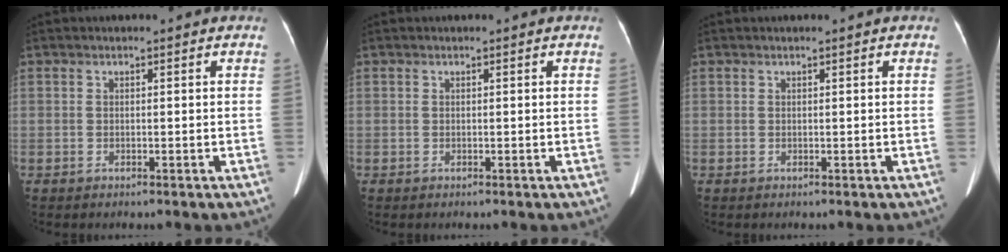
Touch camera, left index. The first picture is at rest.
{"total": 0.0}
{"total": 0.0}